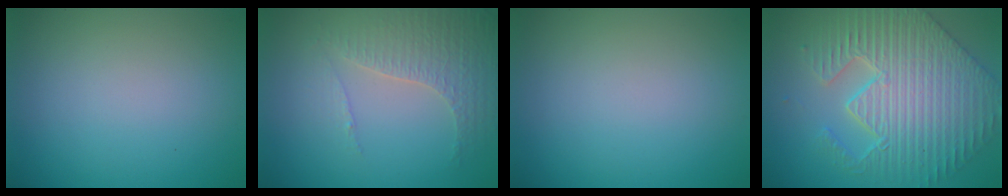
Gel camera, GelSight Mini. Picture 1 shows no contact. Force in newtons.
{"total": 4.2, "press": 3.0, "slide": 2.8}
{"total": 0.0}
{"total": 7.3, "press": 6.0, "slide": 4.2}